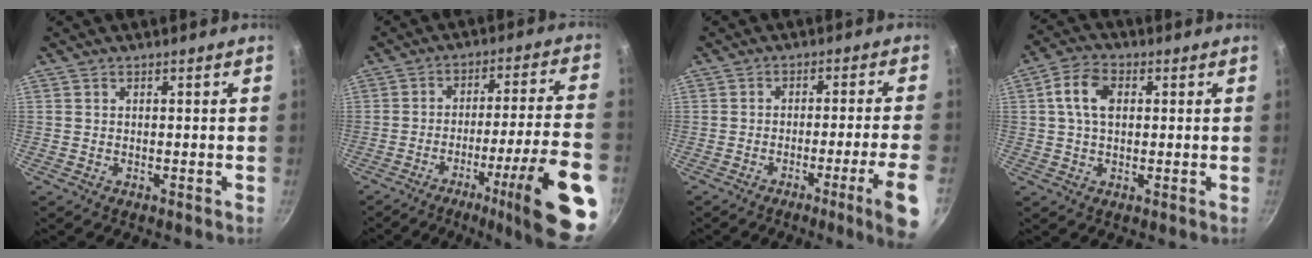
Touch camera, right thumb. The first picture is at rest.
{"total": 20.7, "force": [-9.6, 2.5, 18.2], "torque": [-0.239, 0.038, -0.137]}
{"total": 9.9, "force": [-4.5, -0.5, 8.8], "torque": [-0.129, 0.019, -0.063]}
{"total": 7.0, "force": [1.4, 4.7, 5.0], "torque": [-0.084, 0.012, 0.018]}